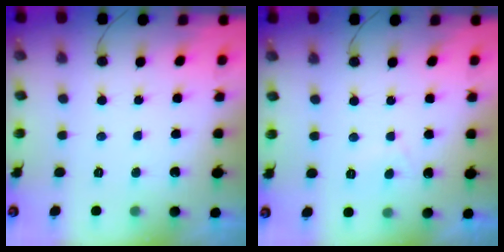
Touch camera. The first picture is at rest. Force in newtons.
{"total": 2.1, "press": 1.9, "slide": 0.7}